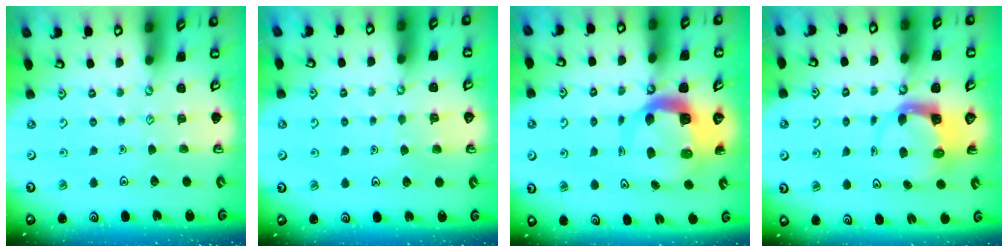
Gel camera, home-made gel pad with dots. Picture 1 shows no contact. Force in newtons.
{"total": 3.1, "press": 3.1, "slide": 0.3}
{"total": 8.4, "press": 8.3, "slide": 1.0}
{"total": 3.7, "press": 3.6, "slide": 0.5}